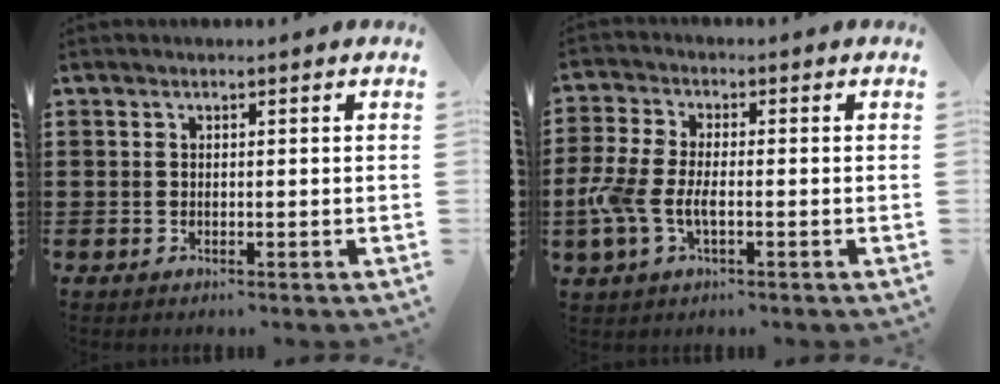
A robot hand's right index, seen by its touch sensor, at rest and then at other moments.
{"total": 6.0, "force": [-1.7, 2.8, 5.0], "torque": [-0.134, -0.010, -0.042]}